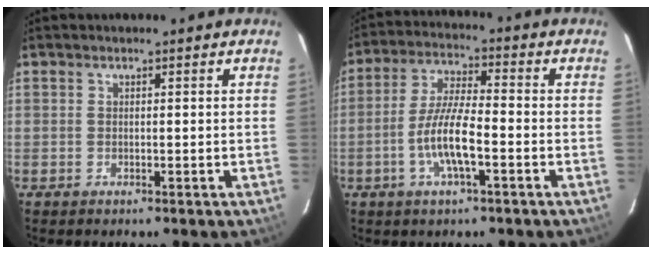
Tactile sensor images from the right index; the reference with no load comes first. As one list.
[{"total": 8.9, "force": [-3.3, 1.8, 8.1], "torque": [-0.165, 0.000, -0.062]}]